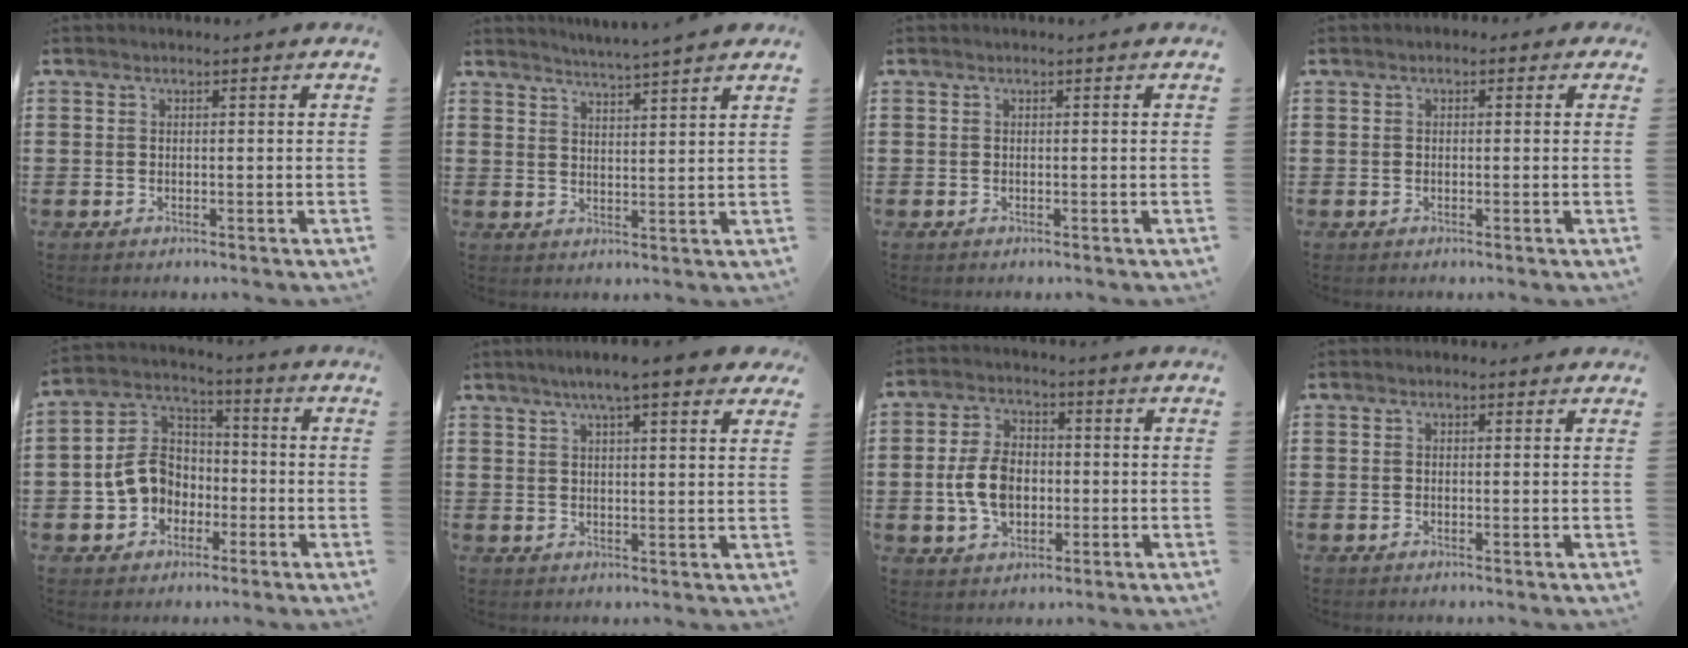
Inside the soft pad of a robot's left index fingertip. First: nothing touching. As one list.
[{"total": 3.3, "force": [3.2, -0.9, 0.3], "torque": [-0.017, -0.017, 0.056]}, {"total": 0.0}, {"total": 1.0, "force": [-0.6, 0.7, 0.5], "torque": [-0.011, 0.004, -0.013]}, {"total": 8.3, "force": [-1.9, 7.1, 4.0], "torque": [-0.113, 0.018, -0.040]}, {"total": 6.1, "force": [4.6, 0.6, 4.0], "torque": [-0.081, -0.001, 0.078]}, {"total": 7.6, "force": [-0.9, 5.0, 5.7], "torque": [-0.133, 0.007, -0.021]}, {"total": 0.6, "force": [0.2, 0.5, 0.3], "torque": [-0.006, 0.005, 0.002]}]